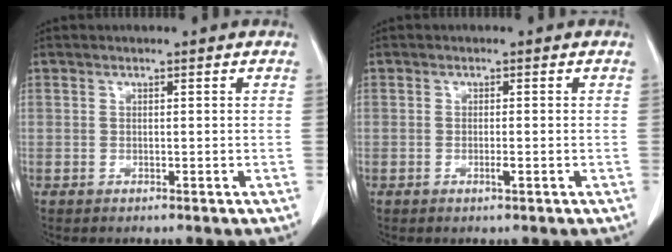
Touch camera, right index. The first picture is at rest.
{"total": 1.2, "force": [-0.4, 0.0, 1.1], "torque": [-0.022, -0.003, -0.007]}